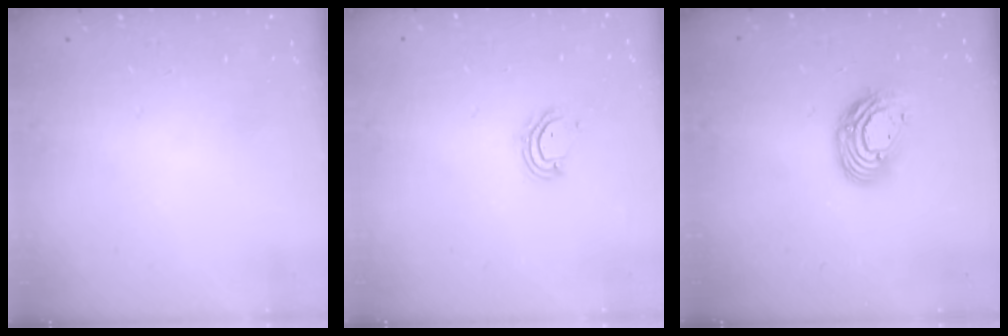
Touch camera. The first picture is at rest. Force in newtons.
{"total": 4.6, "press": 4.6, "slide": 0.3}
{"total": 11.6, "press": 11.5, "slide": 1.2}